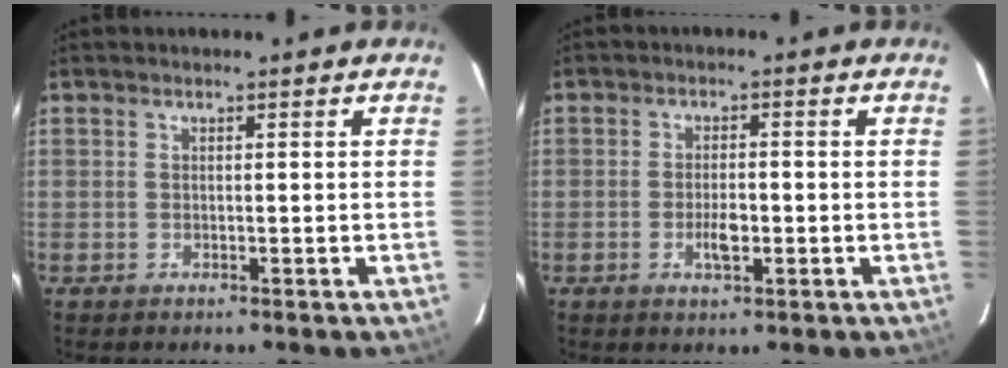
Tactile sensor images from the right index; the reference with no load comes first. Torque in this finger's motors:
{"motor_torque": [0.03, -0.09, 0.04, 0.04]}